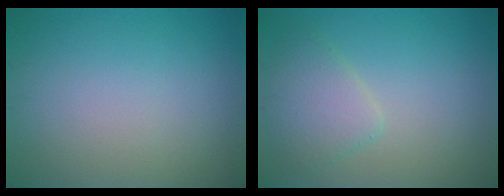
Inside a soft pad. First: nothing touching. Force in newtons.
{"total": 3.0, "press": 3.0, "slide": 0.2}